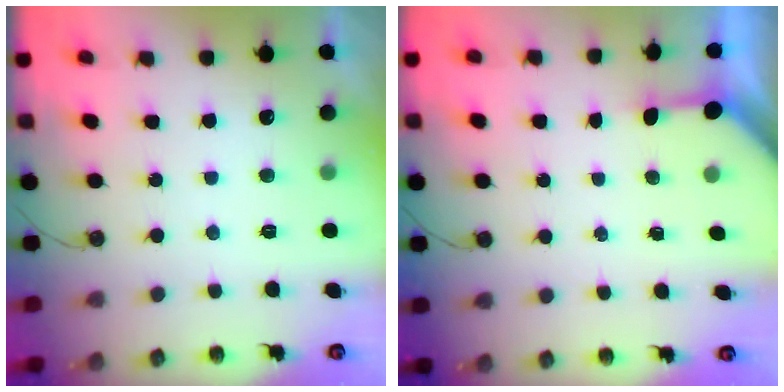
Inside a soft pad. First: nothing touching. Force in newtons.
{"total": 2.8, "press": 2.8, "slide": 0.2}